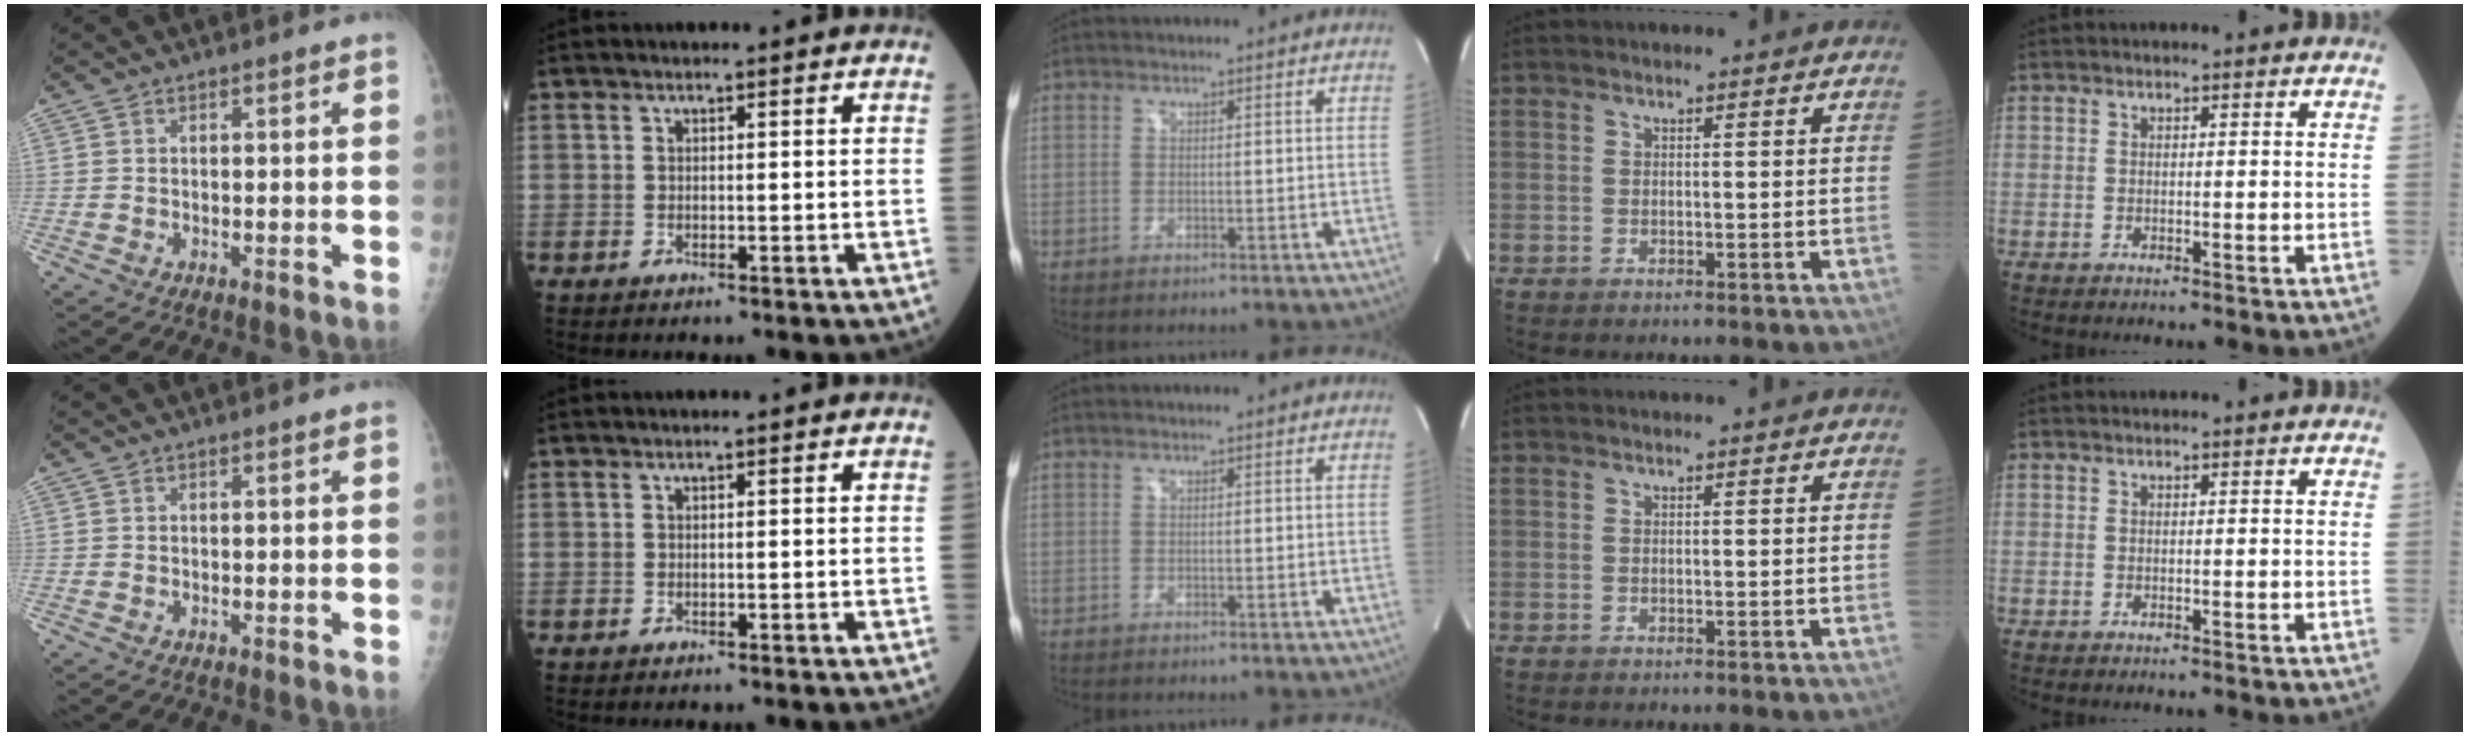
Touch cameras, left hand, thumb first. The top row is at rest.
{}